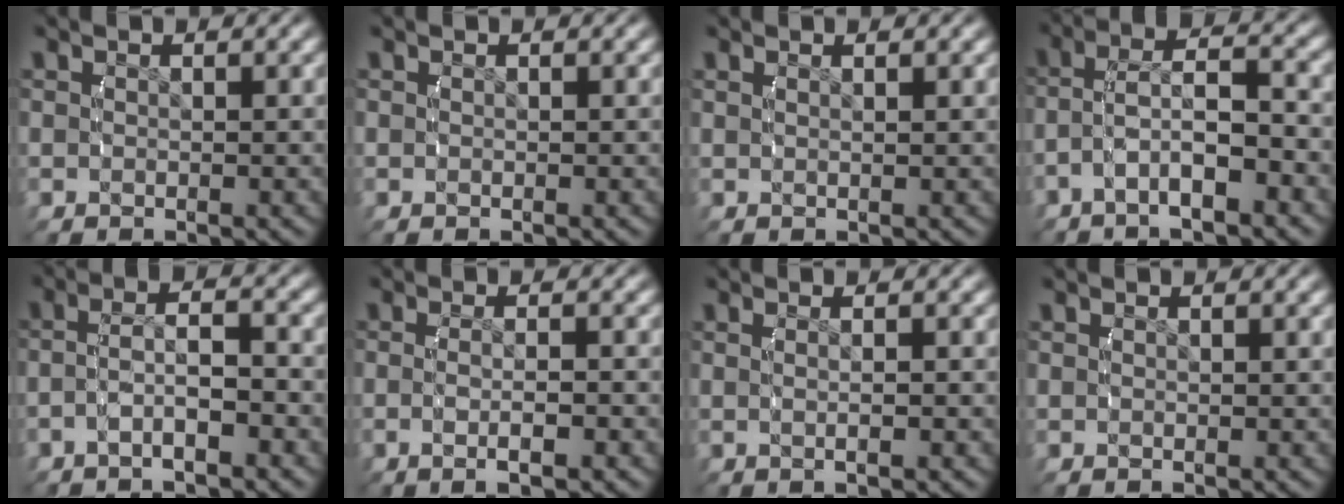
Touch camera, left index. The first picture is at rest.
{"total": 0.0}
{"total": 1.1, "force": [0.5, -1.0, 0.2], "torque": [-0.004, -0.002, 0.014]}
{"total": 3.6, "force": [-1.3, 1.3, 3.1], "torque": [-0.066, 0.001, -0.020]}
{"total": 3.3, "force": [-1.8, 0.7, 2.7], "torque": [-0.053, 0.004, -0.030]}
{"total": 2.6, "force": [-1.2, -0.1, 2.3], "torque": [-0.044, 0.002, -0.016]}
{"total": 1.5, "force": [-0.1, -0.8, 1.3], "torque": [-0.021, 0.002, 0.002]}
{"total": 0.0}